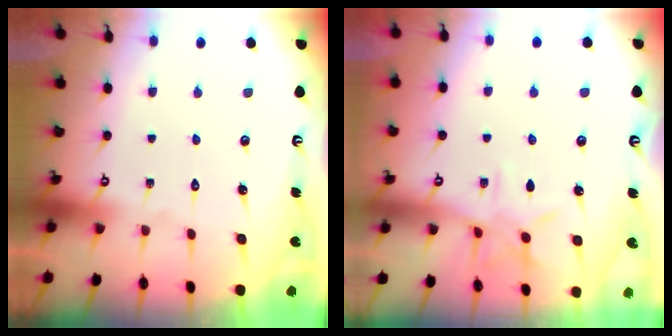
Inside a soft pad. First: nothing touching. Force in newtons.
{"total": 7.6, "press": 7.6, "slide": 0.2}